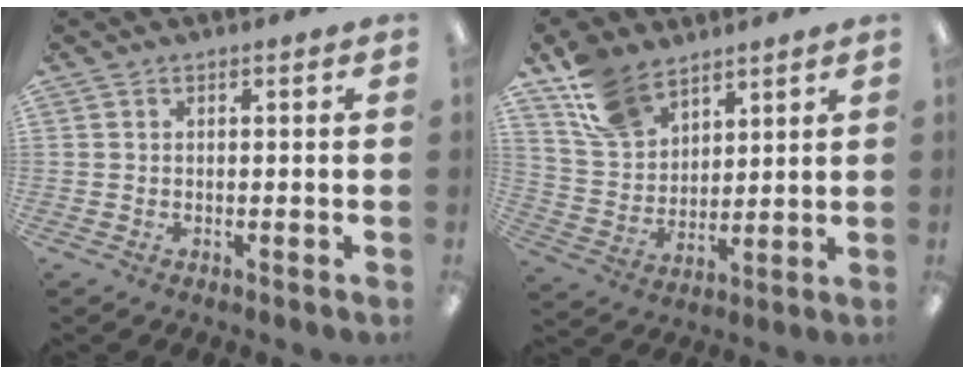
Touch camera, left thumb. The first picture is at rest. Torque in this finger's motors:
{"motor_torque": [0.38, 0.09, 0.13, -0.13, 0.16]}